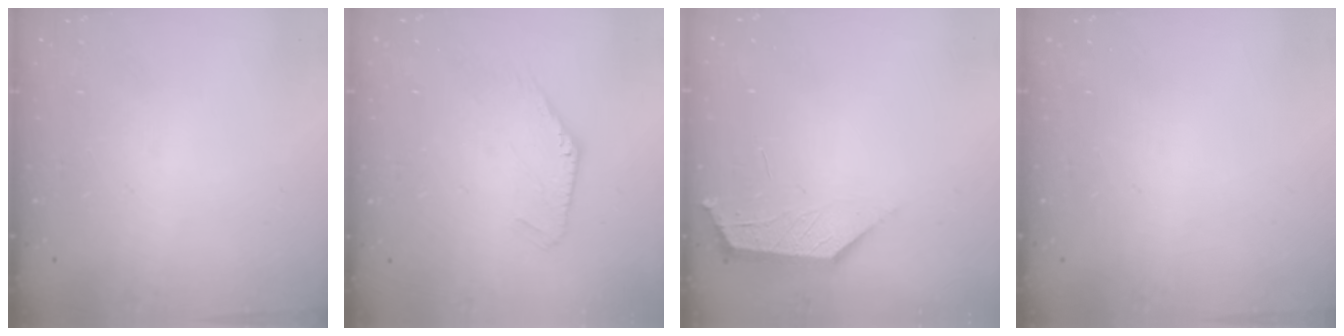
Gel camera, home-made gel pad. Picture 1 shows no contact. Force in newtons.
{"total": 0.9, "press": 0.9, "slide": 0.2}
{"total": 1.8, "press": 1.7, "slide": 0.4}
{"total": 0.0}